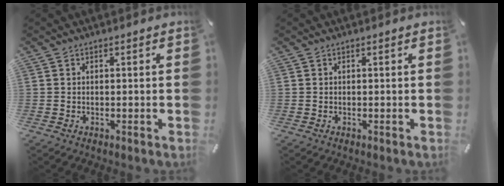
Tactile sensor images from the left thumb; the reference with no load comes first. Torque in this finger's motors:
{"motor_torque": [0.00, 0.00, -0.03, 0.03, 0.00]}